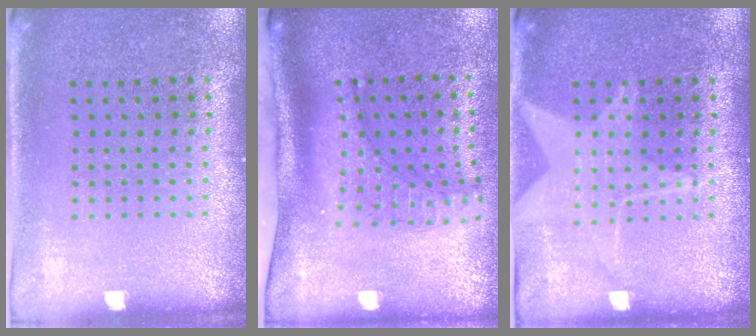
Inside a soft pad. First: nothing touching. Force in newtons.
{"total": 1.8, "press": 1.4, "slide": 1.1}
{"total": 2.3, "press": 2.3, "slide": 0.3}